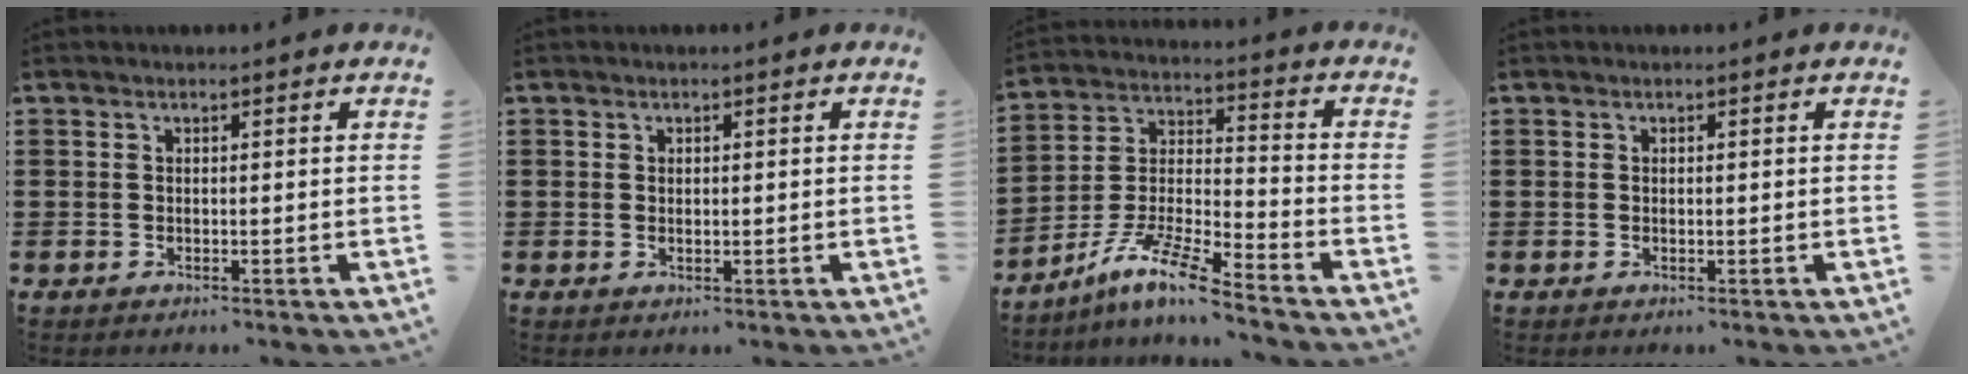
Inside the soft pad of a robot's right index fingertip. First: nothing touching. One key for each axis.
{"total": 0.5, "fx": 0.1, "fy": 0.3, "fz": 0.4, "tx": -0.007, "ty": 0.003, "tz": 0.002}
{"total": 10.1, "fx": -8.2, "fy": 0.9, "fz": 5.9, "tx": -0.127, "ty": 0.005, "tz": -0.165}
{"total": 0.0}